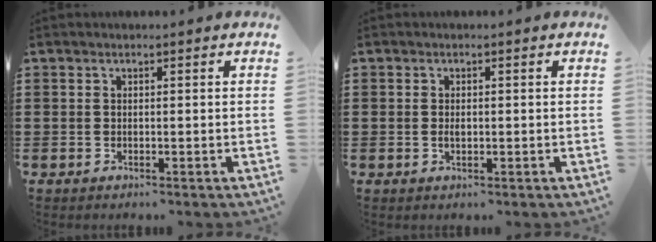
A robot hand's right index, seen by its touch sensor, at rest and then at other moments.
{"total": 1.0, "force": [-0.1, 0.5, 0.9], "torque": [-0.017, 0.003, -0.002]}